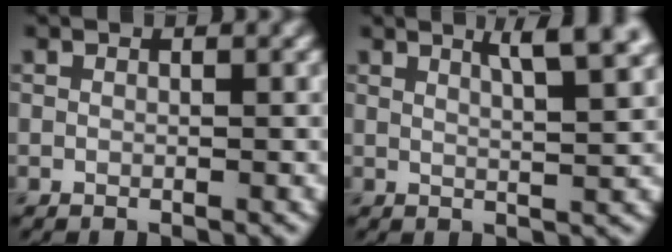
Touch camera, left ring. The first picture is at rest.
{"total": 5.0, "force": [3.0, 1.2, 3.8], "torque": [-0.037, 0.019, 0.030]}